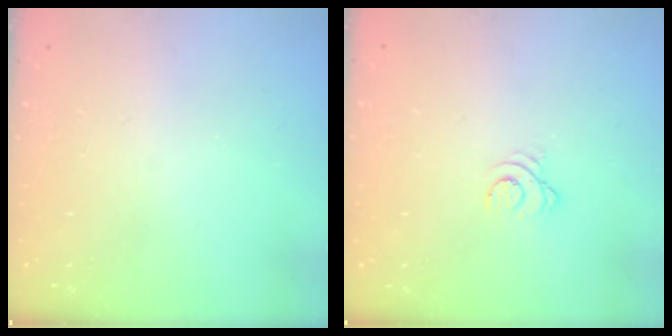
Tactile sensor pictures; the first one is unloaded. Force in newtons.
{"total": 2.5, "press": 2.5, "slide": 0.2}